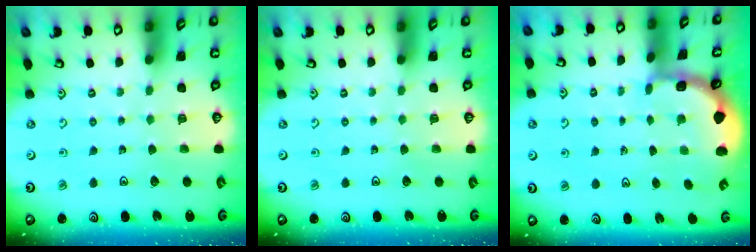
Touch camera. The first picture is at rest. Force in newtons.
{"total": 0.0}
{"total": 1.9, "press": 1.9, "slide": 0.2}